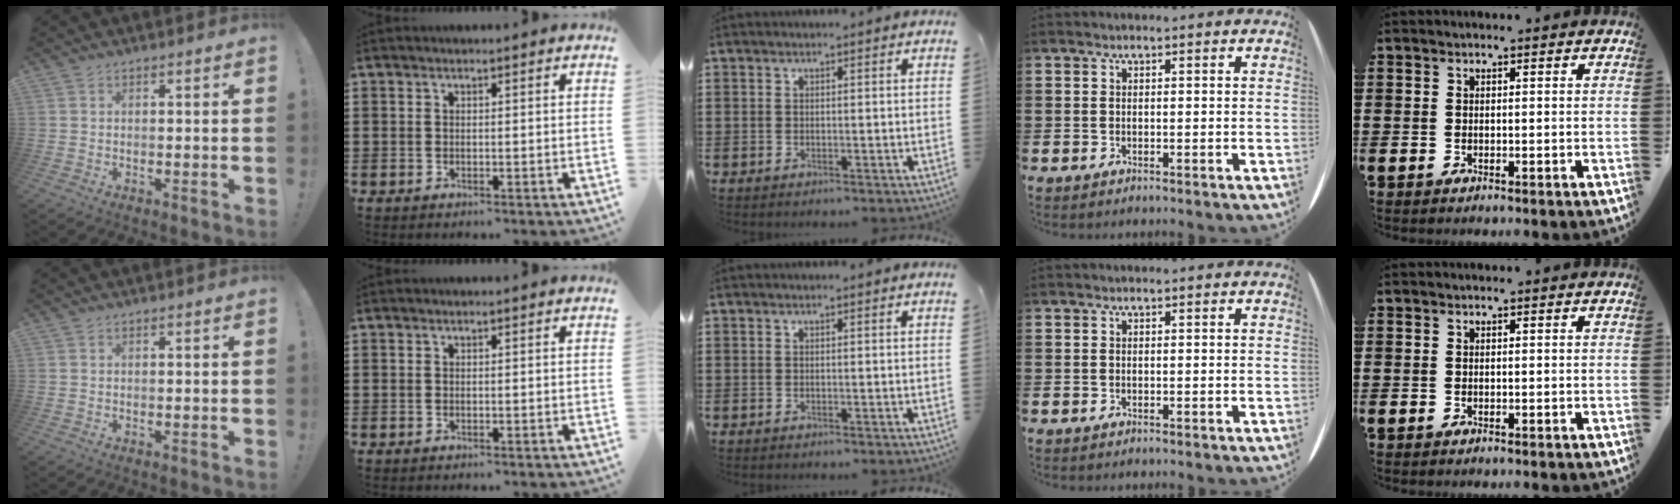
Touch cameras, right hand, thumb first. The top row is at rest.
{}